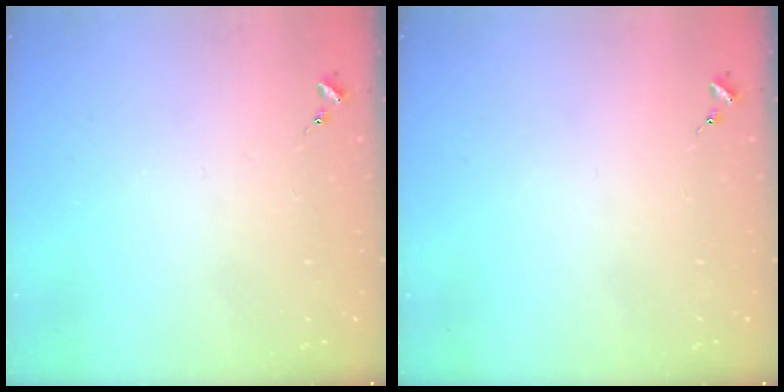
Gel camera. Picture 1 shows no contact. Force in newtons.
{"total": 0.0}